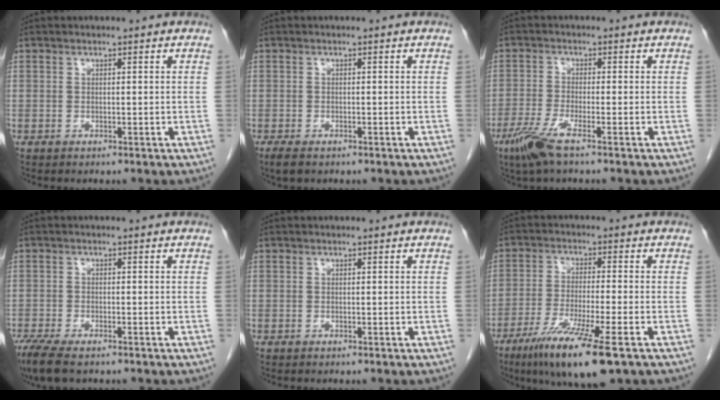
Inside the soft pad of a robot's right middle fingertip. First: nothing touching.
{"total": 2.5, "force": [-1.8, 1.0, 1.5], "torque": [-0.032, -0.006, -0.025]}
{"total": 5.0, "force": [-3.2, 0.2, 3.8], "torque": [-0.084, -0.012, -0.068]}
{"total": 7.1, "force": [-5.2, 2.2, 4.3], "torque": [-0.080, -0.017, -0.087]}
{"total": 0.0}
{"total": 11.8, "force": [-6.8, 0.5, 9.6], "torque": [-0.177, -0.035, -0.116]}